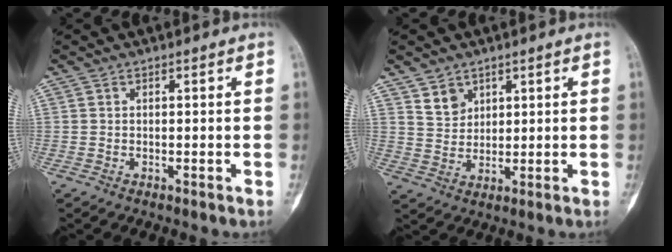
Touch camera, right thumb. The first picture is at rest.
{"total": 4.0, "force": [2.7, 2.8, 1.1], "torque": [-0.002, -0.024, 0.057]}